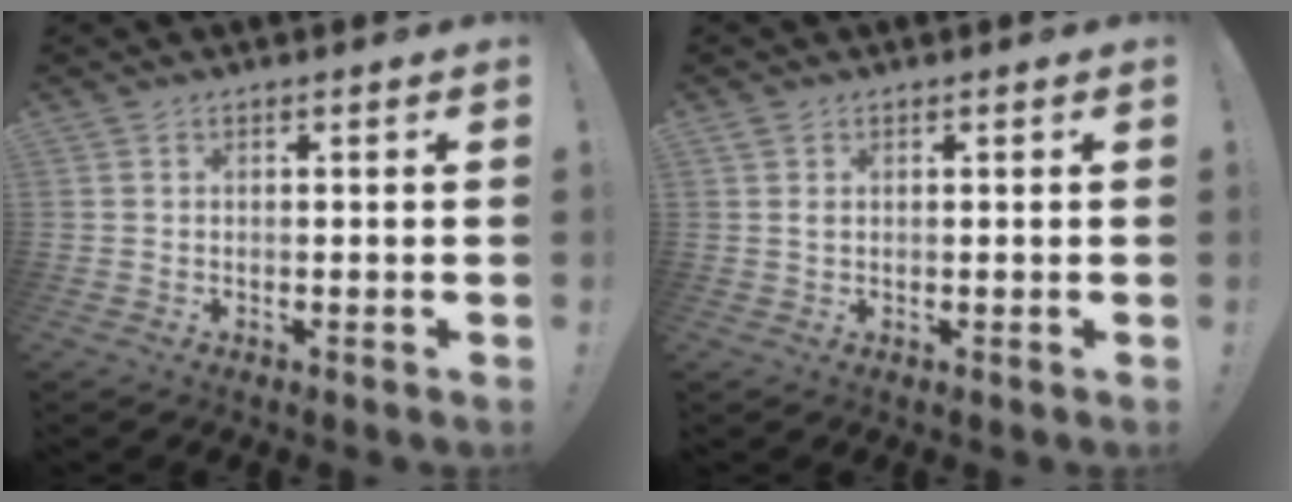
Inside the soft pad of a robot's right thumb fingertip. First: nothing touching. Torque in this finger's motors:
{"motor_torque": [-0.03, -0.12, 0.18, -0.08, -0.05]}